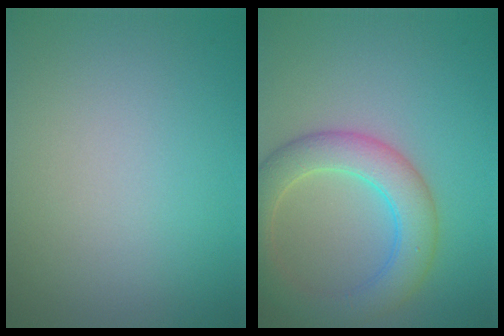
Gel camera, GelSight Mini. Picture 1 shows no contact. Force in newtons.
{"total": 5.4, "press": 5.3, "slide": 0.3}